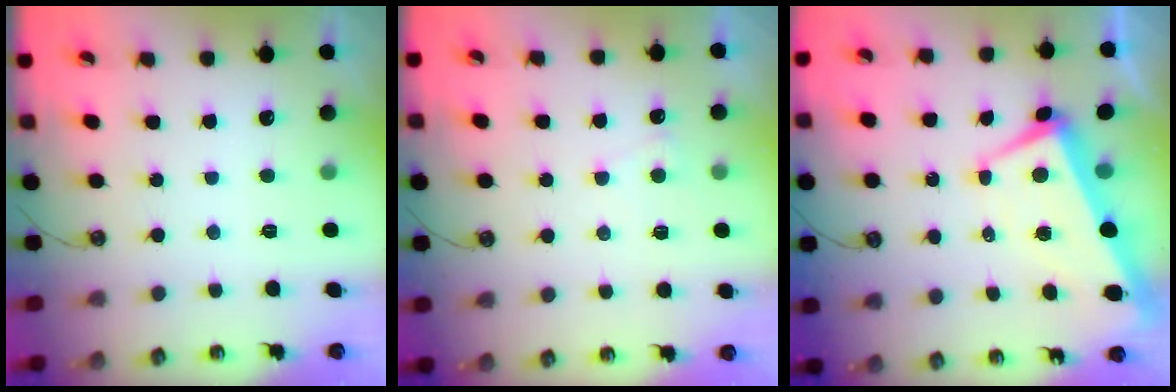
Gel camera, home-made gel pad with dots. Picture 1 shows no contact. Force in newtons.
{"total": 5.0, "press": 5.0, "slide": 0.4}
{"total": 2.0, "press": 1.6, "slide": 1.2}